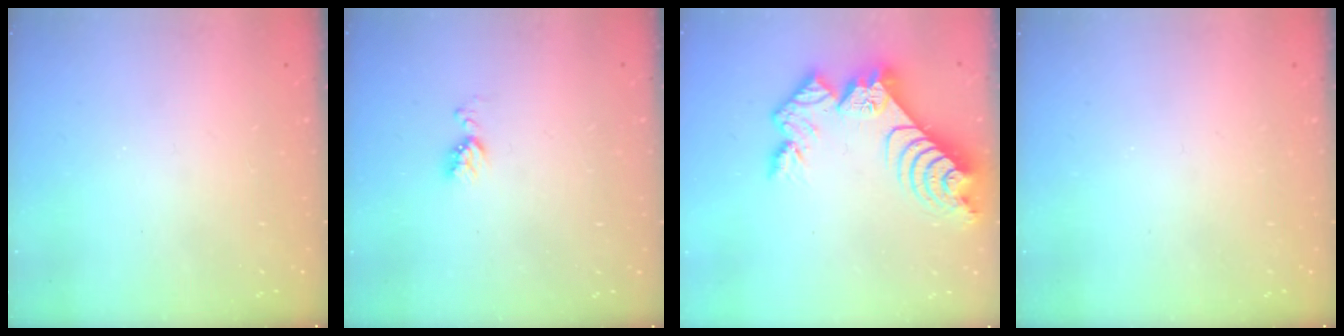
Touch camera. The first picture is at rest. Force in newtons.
{"total": 4.9, "press": 4.8, "slide": 0.5}
{"total": 13.3, "press": 13.2, "slide": 1.2}
{"total": 0.0}